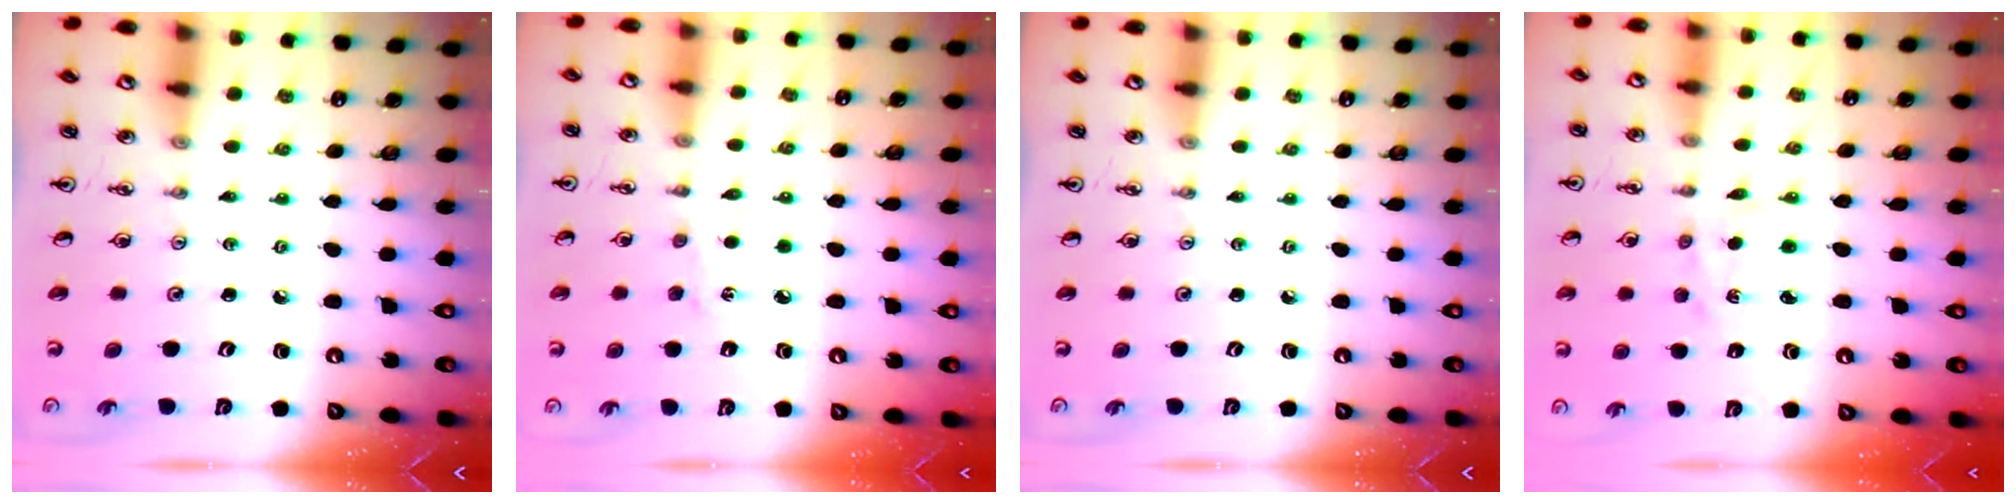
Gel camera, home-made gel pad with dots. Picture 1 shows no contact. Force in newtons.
{"total": 4.6, "press": 4.5, "slide": 0.6}
{"total": 0.0}
{"total": 3.1, "press": 3.1, "slide": 0.2}